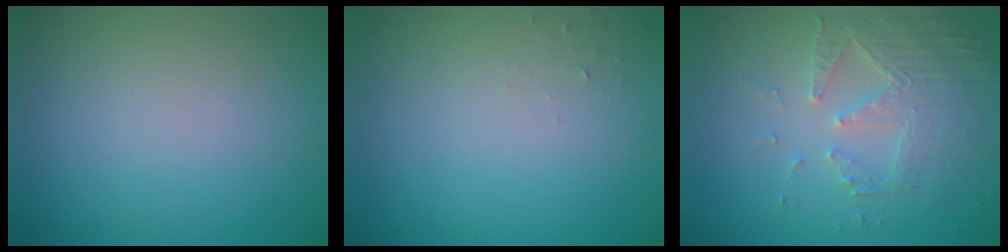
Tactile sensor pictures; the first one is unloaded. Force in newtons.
{"total": 0.6, "press": 0.6, "slide": 0.1}
{"total": 3.9, "press": 3.6, "slide": 1.6}